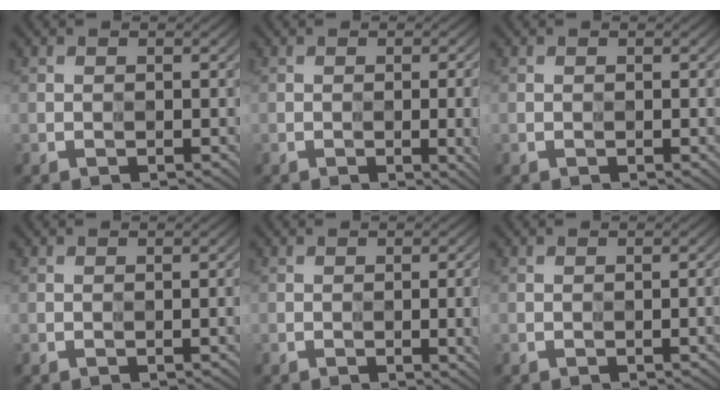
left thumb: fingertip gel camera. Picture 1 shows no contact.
{"total": 6.8, "force": [-2.0, 2.3, 6.0], "torque": [-0.061, -0.003, -0.012]}
{"total": 1.0, "force": [-0.4, 0.2, 0.9], "torque": [-0.014, -0.001, -0.007]}
{"total": 3.4, "force": [-1.6, 0.8, 2.9], "torque": [-0.034, -0.001, -0.019]}
{"total": 7.5, "force": [-1.9, 2.6, 6.8], "torque": [-0.074, -0.002, -0.008]}
{"total": 4.6, "force": [-1.9, 1.2, 4.0], "torque": [-0.050, -0.003, -0.019]}